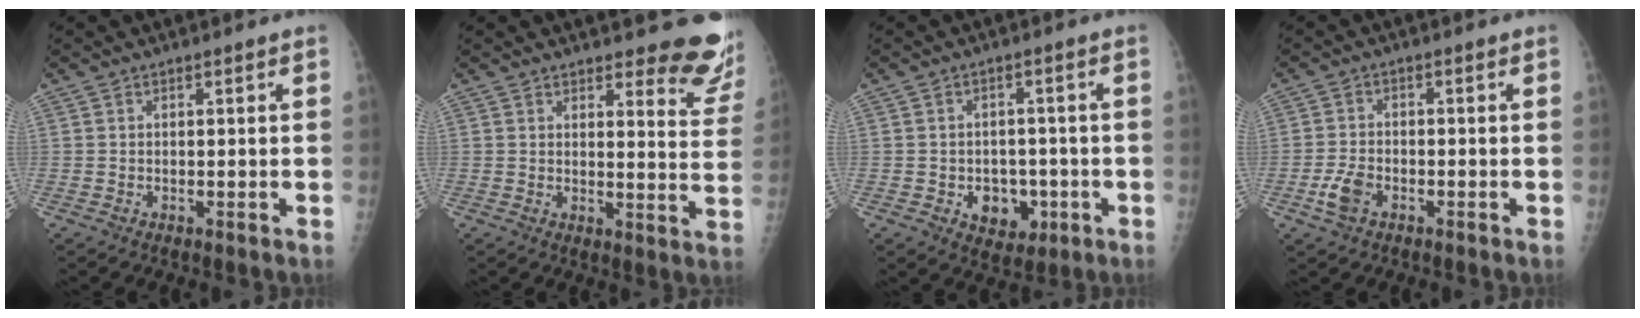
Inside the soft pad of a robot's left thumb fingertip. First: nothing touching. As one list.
[{"total": 11.1, "force": [9.9, 3.0, 4.1], "torque": [-0.007, -0.081, 0.094]}, {"total": 6.8, "force": [-2.0, 5.3, 3.7], "torque": [-0.020, 0.011, -0.019]}, {"total": 4.3, "force": [-2.0, 2.6, 2.7], "torque": [-0.057, 0.007, -0.039]}]